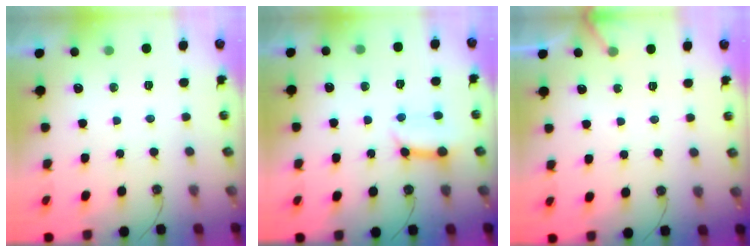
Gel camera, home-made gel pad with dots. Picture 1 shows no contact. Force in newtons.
{"total": 9.6, "press": 9.5, "slide": 1.2}
{"total": 2.3, "press": 2.3, "slide": 0.1}